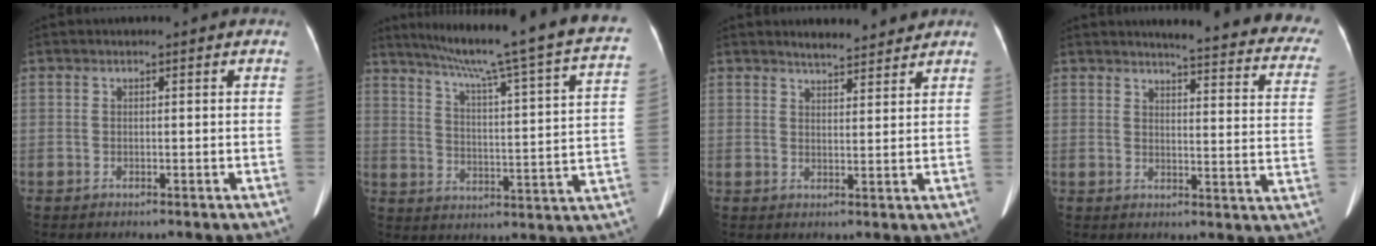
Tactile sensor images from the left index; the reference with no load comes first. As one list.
[{"total": 26.8, "force": [21.7, 0.2, 15.7], "torque": [-0.238, -0.033, 0.277]}, {"total": 4.5, "force": [4.3, 0.9, 1.3], "torque": [-0.022, 0.009, 0.061]}, {"total": 21.1, "force": [19.3, 2.2, 8.1], "torque": [-0.080, -0.083, 0.197]}]